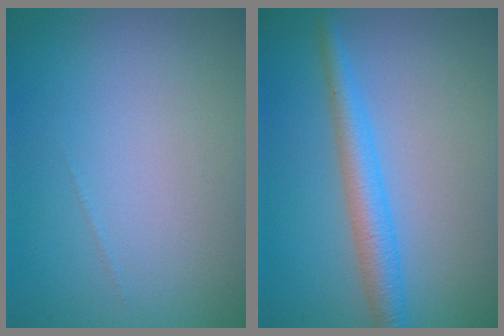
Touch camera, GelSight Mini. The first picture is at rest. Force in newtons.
{"total": 3.4, "press": 3.4, "slide": 0.1}